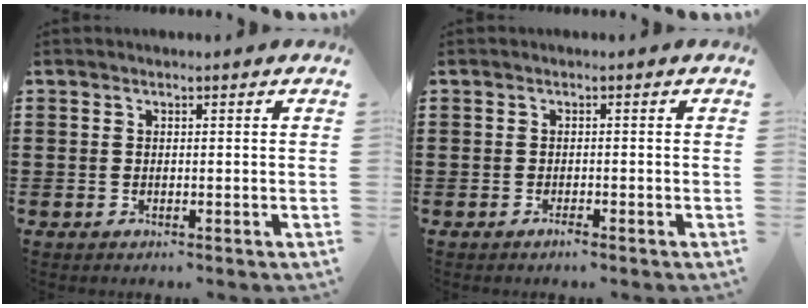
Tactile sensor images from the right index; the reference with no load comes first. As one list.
[{"total": 0.8, "force": [-0.7, 0.2, 0.4], "torque": [-0.010, -0.004, -0.013]}]